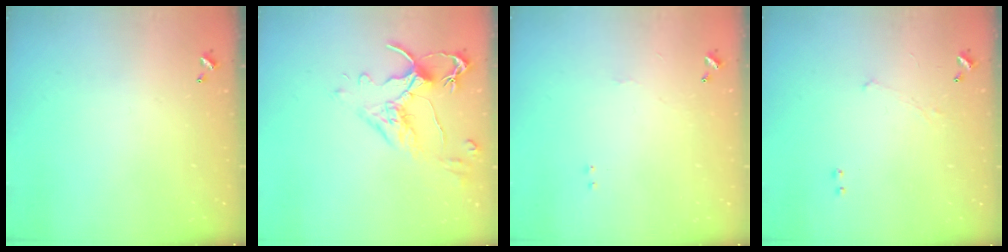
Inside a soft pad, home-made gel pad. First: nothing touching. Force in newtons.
{"total": 2.5, "press": 2.2, "slide": 1.3}
{"total": 1.8, "press": 1.8, "slide": 0.6}
{"total": 1.2, "press": 1.1, "slide": 0.5}